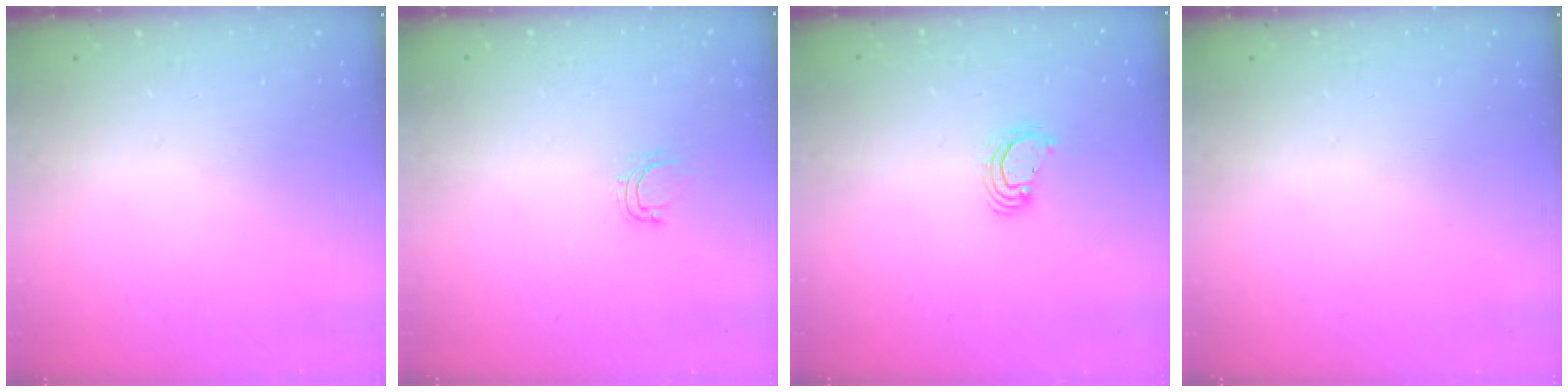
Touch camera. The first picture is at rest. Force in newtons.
{"total": 4.7, "press": 4.7, "slide": 0.3}
{"total": 3.6, "press": 3.6, "slide": 0.2}
{"total": 0.0}